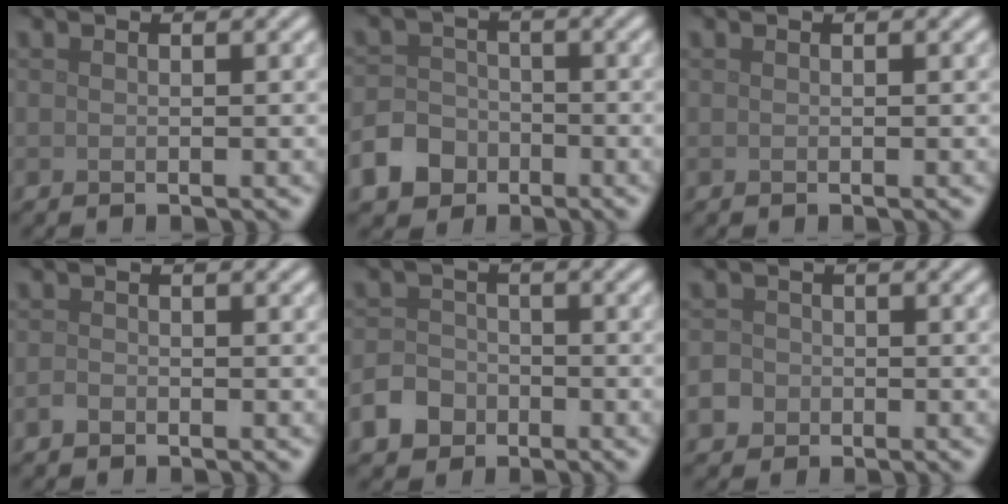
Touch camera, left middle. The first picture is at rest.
{"total": 5.6, "force": [-3.3, 4.3, 1.4], "torque": [-0.017, -0.012, -0.072]}
{"total": 0.0}
{"total": 0.7, "force": [-0.5, 0.4, 0.3], "torque": [-0.005, -0.002, -0.012]}
{"total": 3.9, "force": [-2.4, 2.9, 1.0], "torque": [-0.012, -0.006, -0.047]}
{"total": 3.5, "force": [-1.7, 3.0, 0.9], "torque": [-0.007, -0.003, -0.038]}